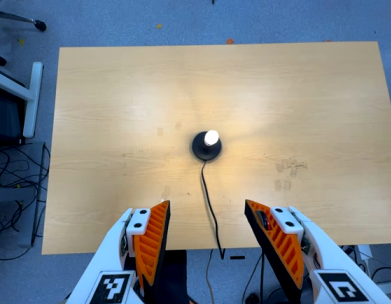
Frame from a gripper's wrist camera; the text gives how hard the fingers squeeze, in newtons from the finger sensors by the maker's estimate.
{"total": 0.0}